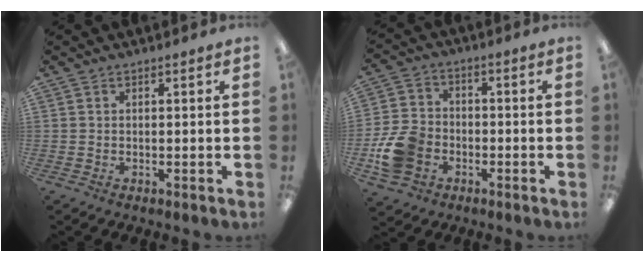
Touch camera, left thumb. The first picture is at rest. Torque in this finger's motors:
{"motor_torque": [-1.05, 1.34, 0.38, -0.27, 0.04]}